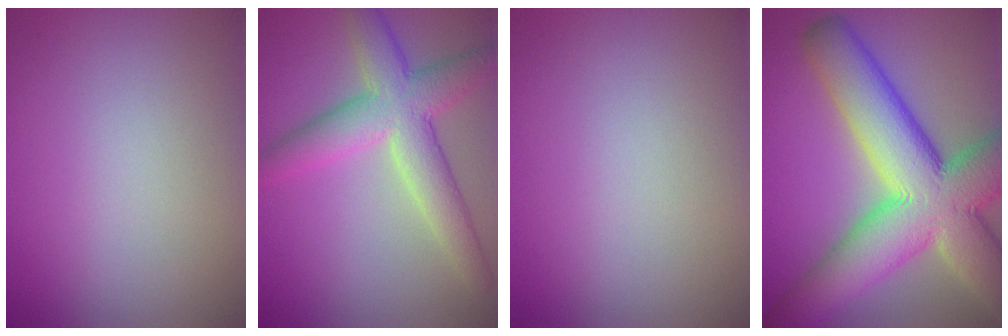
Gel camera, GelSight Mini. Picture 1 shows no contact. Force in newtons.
{"total": 6.2, "press": 6.2, "slide": 0.2}
{"total": 0.0}
{"total": 14.6, "press": 14.6, "slide": 1.1}